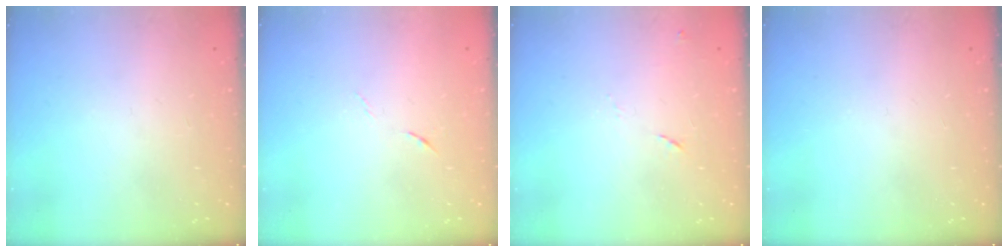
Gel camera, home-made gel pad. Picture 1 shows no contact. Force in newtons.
{"total": 4.4, "press": 4.2, "slide": 1.3}
{"total": 7.4, "press": 7.4, "slide": 0.7}
{"total": 0.0}